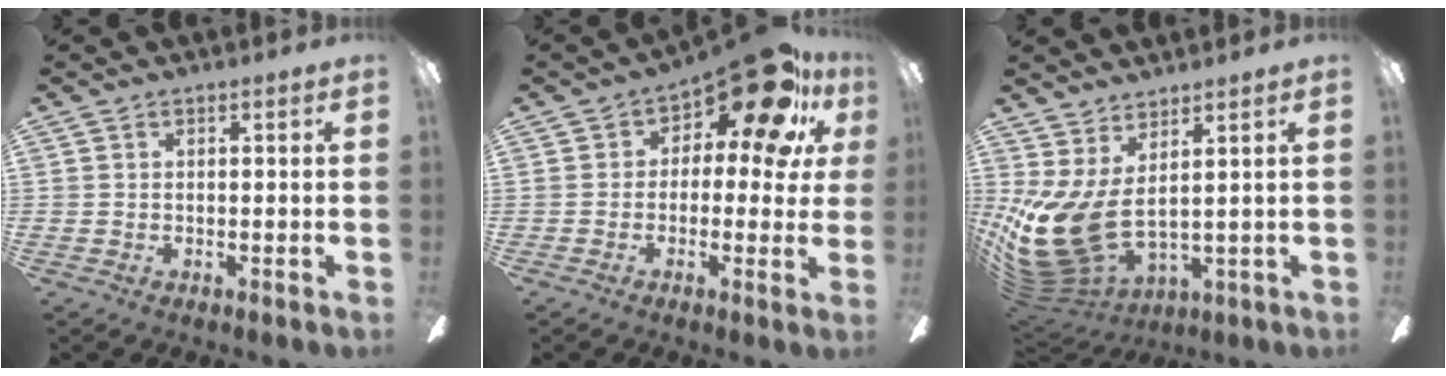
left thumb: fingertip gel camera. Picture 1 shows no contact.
{"total": 15.3, "force": [8.7, 6.7, 10.7], "torque": [-0.154, -0.059, 0.143]}
{"total": 13.2, "force": [0.3, 6.6, 11.4], "torque": [-0.264, -0.030, 0.016]}